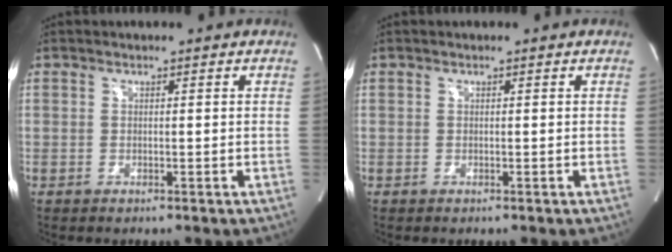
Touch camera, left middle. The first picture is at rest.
{"total": 0.0}